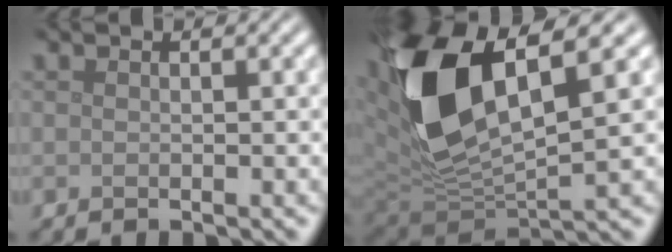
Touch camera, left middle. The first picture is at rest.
{"total": 12.6, "force": [3.3, 5.8, 10.7], "torque": [-0.234, -0.012, 0.070]}